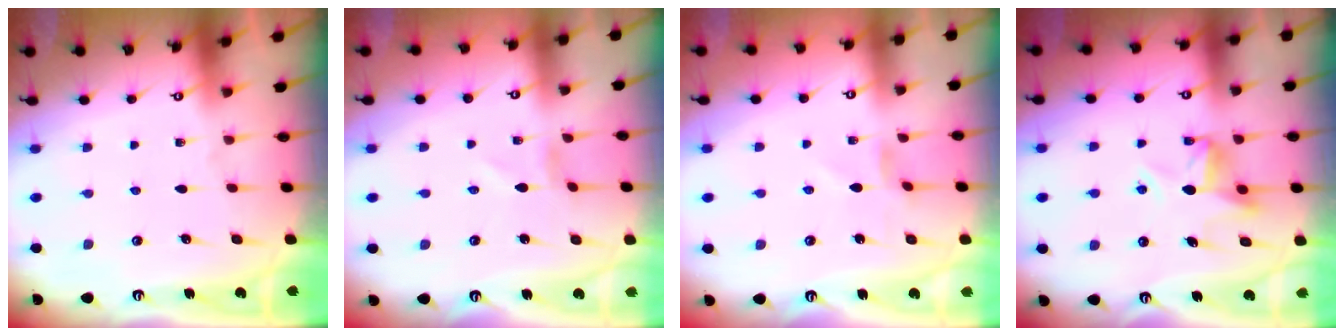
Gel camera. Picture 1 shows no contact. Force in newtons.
{"total": 0.0}
{"total": 1.7, "press": 1.7, "slide": 0.4}
{"total": 9.2, "press": 9.2, "slide": 0.1}